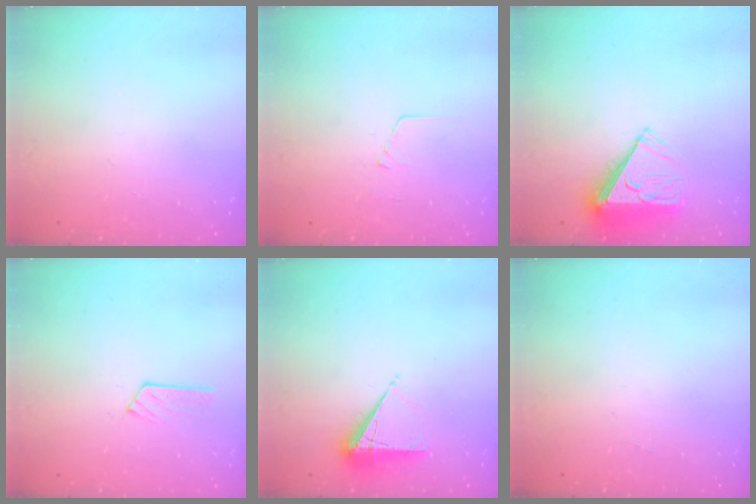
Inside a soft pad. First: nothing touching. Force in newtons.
{"total": 3.7, "press": 3.7, "slide": 0.2}
{"total": 8.9, "press": 8.8, "slide": 1.2}
{"total": 3.9, "press": 3.9, "slide": 0.5}
{"total": 8.1, "press": 8.0, "slide": 1.2}
{"total": 0.0}